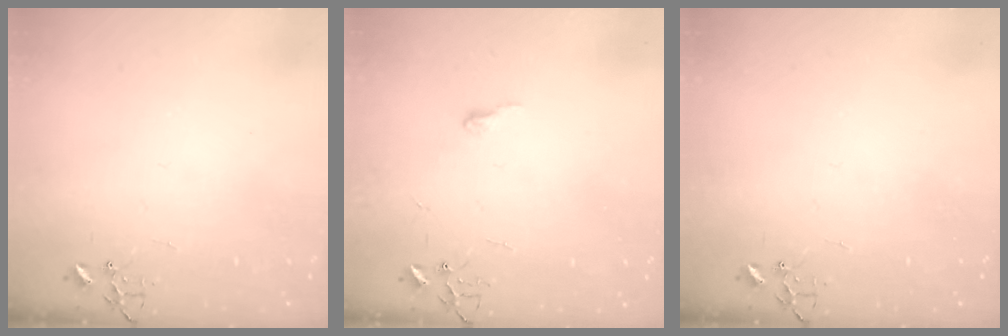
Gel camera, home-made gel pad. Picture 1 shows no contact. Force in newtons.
{"total": 5.5, "press": 5.5, "slide": 0.6}
{"total": 0.0}